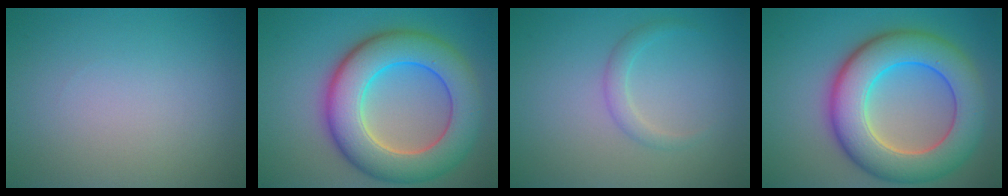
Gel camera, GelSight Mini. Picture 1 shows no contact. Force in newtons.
{"total": 10.3, "press": 10.3, "slide": 0.1}
{"total": 1.5, "press": 1.5, "slide": 0.0}
{"total": 10.3, "press": 10.3, "slide": 0.1}